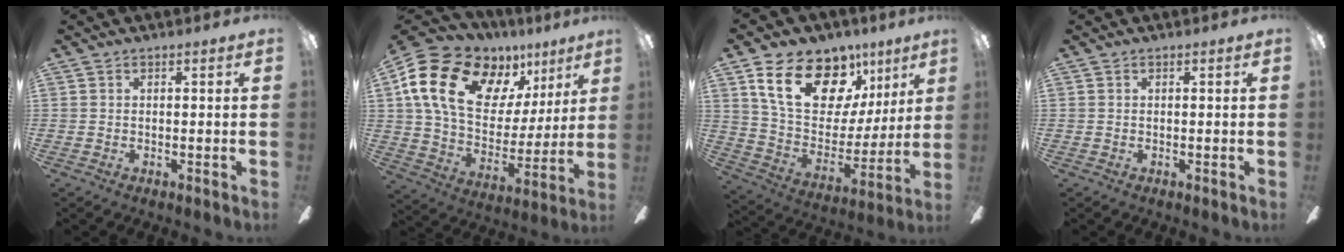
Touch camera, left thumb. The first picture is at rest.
{"total": 22.0, "force": [11.0, 13.9, 13.0], "torque": [-0.233, -0.039, 0.200]}
{"total": 22.2, "force": [11.9, 13.9, 12.6], "torque": [-0.202, -0.056, 0.216]}
{"total": 0.0}